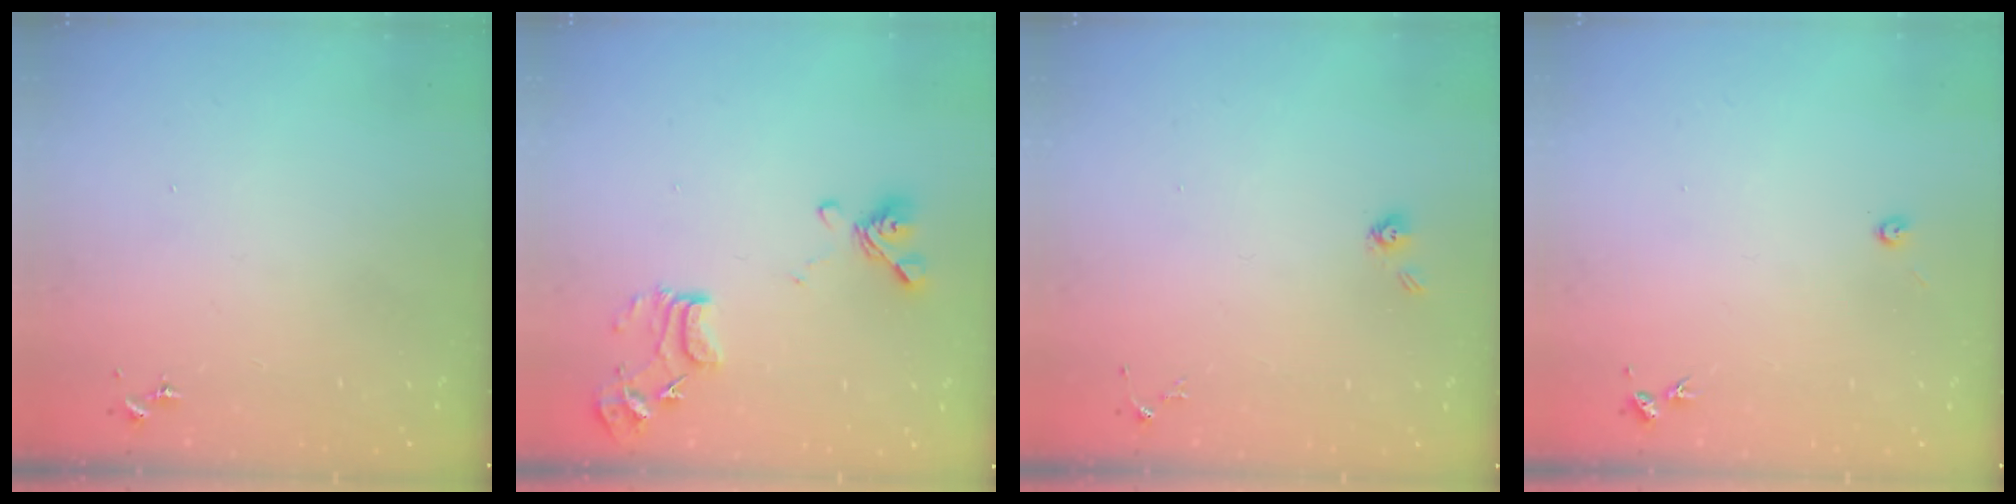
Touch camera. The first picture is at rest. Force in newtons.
{"total": 14.0, "press": 13.9, "slide": 1.5}
{"total": 3.7, "press": 3.3, "slide": 1.8}
{"total": 2.0, "press": 2.0, "slide": 0.3}